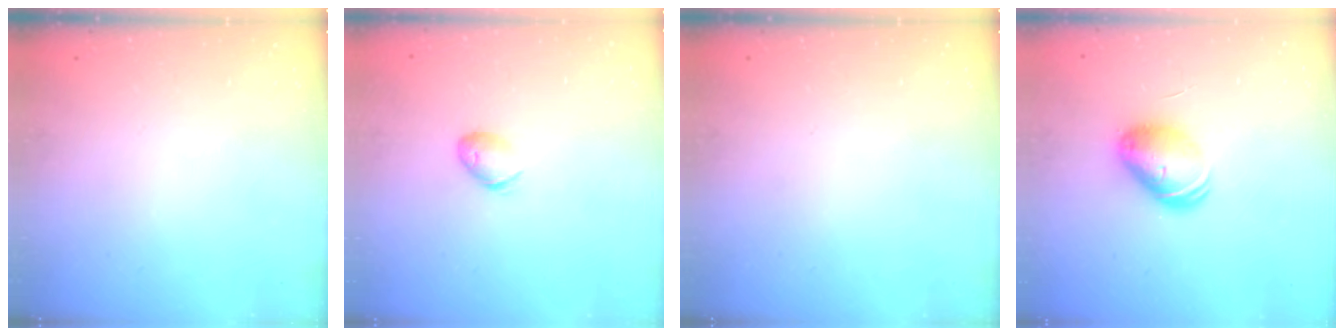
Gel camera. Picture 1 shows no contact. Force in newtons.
{"total": 6.4, "press": 6.3, "slide": 1.2}
{"total": 0.0}
{"total": 8.1, "press": 8.1, "slide": 0.7}